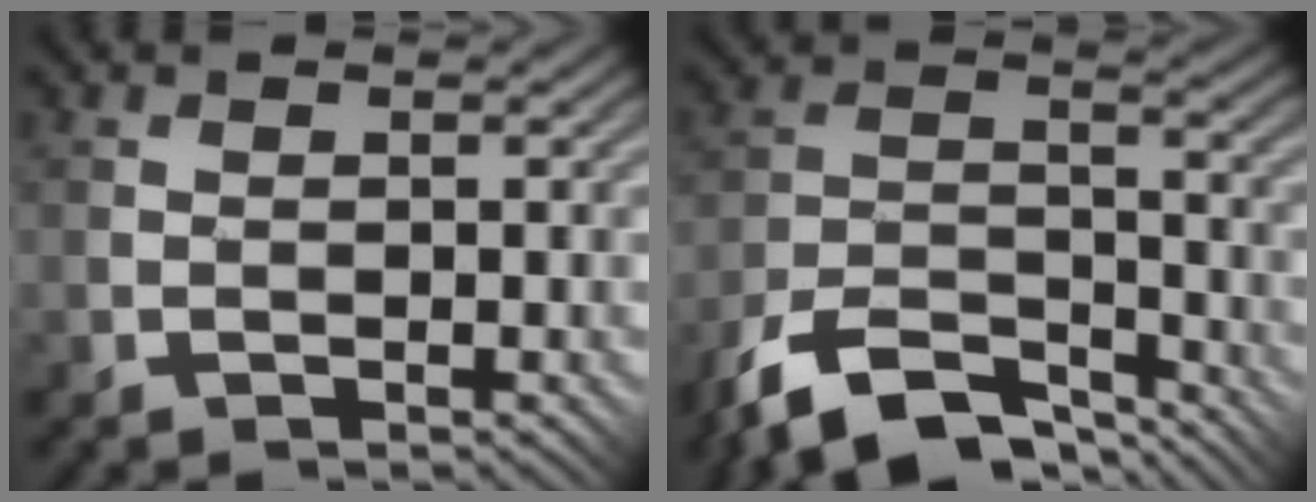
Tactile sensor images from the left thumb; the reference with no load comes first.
{"total": 11.1, "force": [-8.8, 3.9, 5.5], "torque": [-0.105, 0.001, -0.169]}